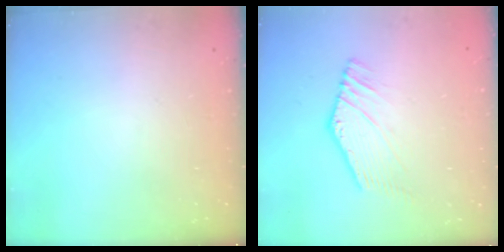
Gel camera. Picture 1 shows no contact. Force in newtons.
{"total": 0.9, "press": 0.4, "slide": 0.8}